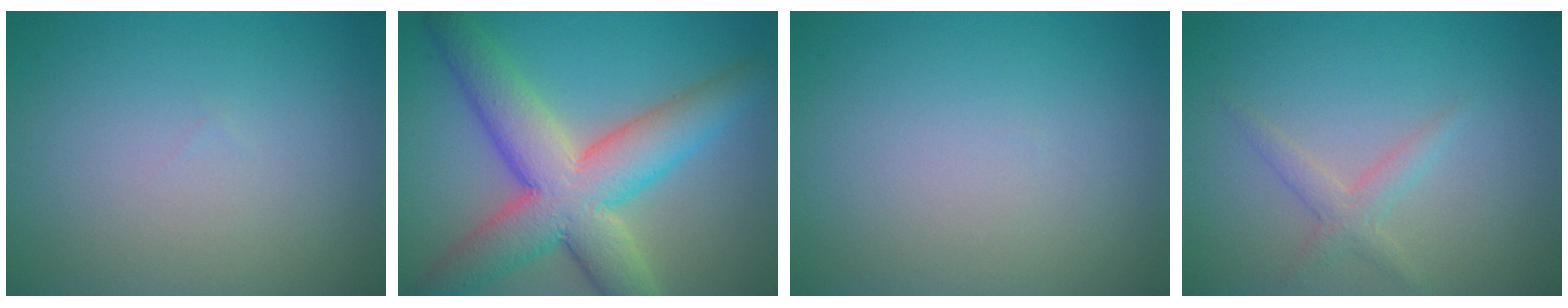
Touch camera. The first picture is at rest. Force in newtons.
{"total": 10.1, "press": 10.1, "slide": 0.5}
{"total": 0.0}
{"total": 1.8, "press": 1.8, "slide": 0.1}